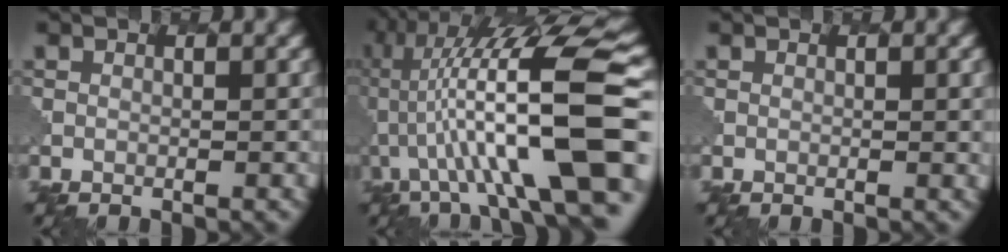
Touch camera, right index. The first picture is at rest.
{"total": 15.2, "force": [0.4, 3.1, 14.9], "torque": [-0.253, 0.038, 0.014]}
{"total": 1.4, "force": [0.3, 0.3, 1.3], "torque": [-0.012, 0.001, 0.004]}